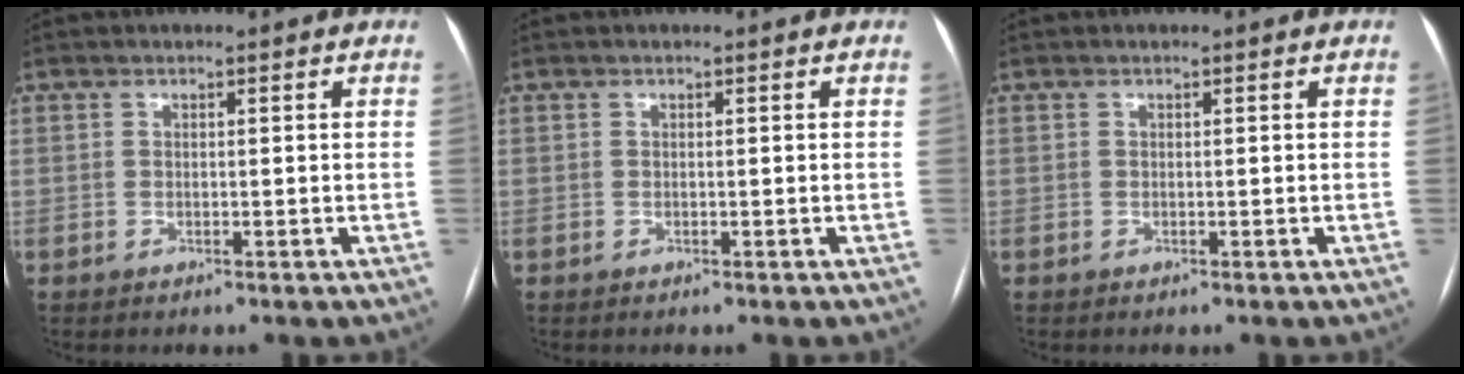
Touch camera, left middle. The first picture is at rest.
{"total": 0.0}
{"total": 0.0}